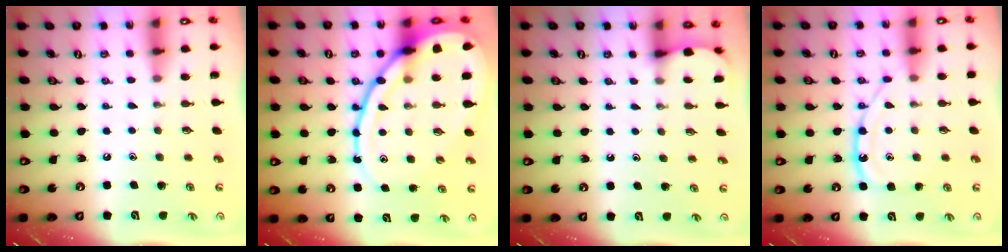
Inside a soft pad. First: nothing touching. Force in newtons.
{"total": 20.4, "press": 20.3, "slide": 2.1}
{"total": 1.8, "press": 1.7, "slide": 0.2}
{"total": 13.4, "press": 13.3, "slide": 1.1}